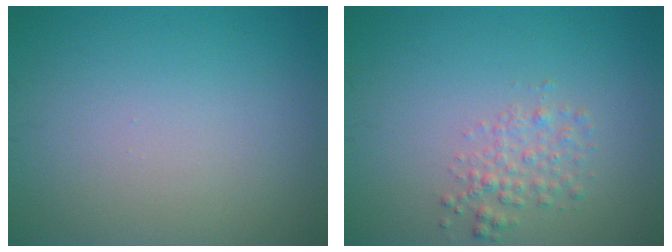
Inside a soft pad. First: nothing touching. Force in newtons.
{"total": 2.0, "press": 2.0, "slide": 0.1}